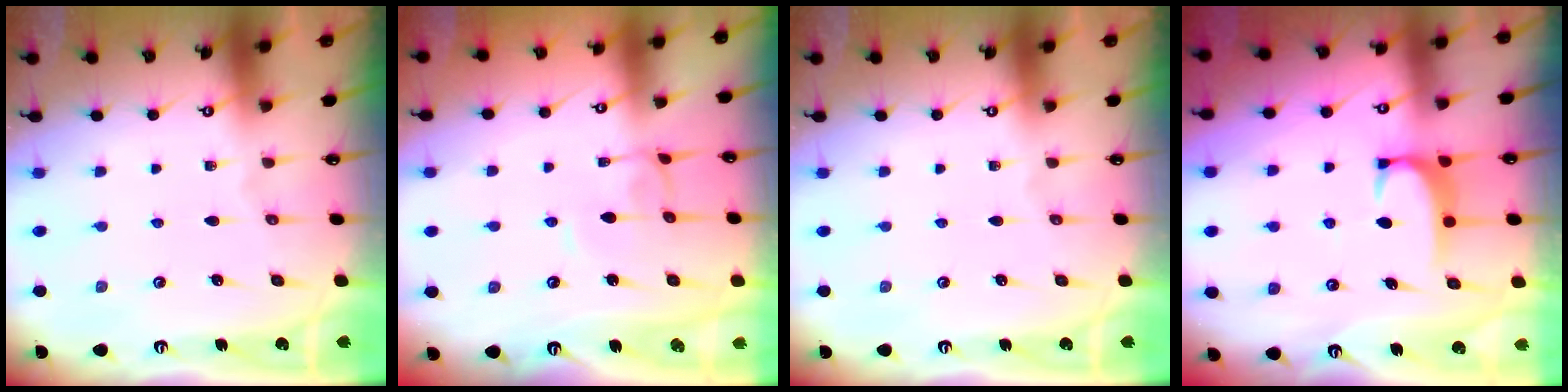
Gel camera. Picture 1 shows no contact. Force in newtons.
{"total": 1.9, "press": 1.9, "slide": 0.3}
{"total": 0.0}
{"total": 1.7, "press": 1.6, "slide": 0.5}